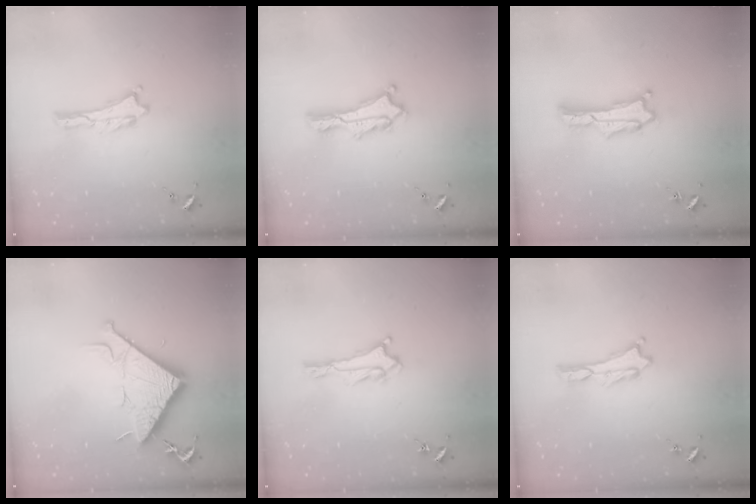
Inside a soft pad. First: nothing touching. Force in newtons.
{"total": 2.2, "press": 2.2, "slide": 0.3}
{"total": 1.7, "press": 1.7, "slide": 0.3}
{"total": 10.2, "press": 10.2, "slide": 0.3}
{"total": 0.7, "press": 0.7, "slide": 0.1}
{"total": 0.0}